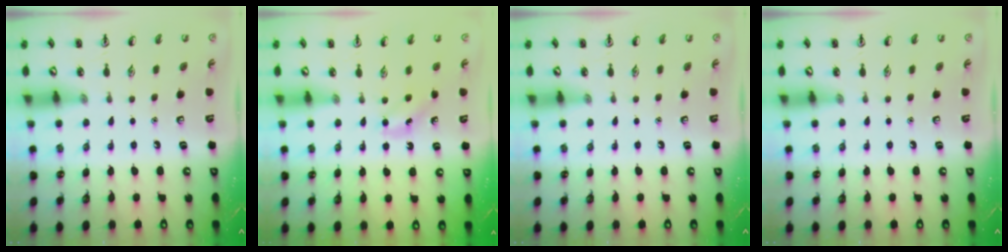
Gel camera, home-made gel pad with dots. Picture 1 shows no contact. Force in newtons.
{"total": 3.7, "press": 3.6, "slide": 1.0}
{"total": 0.0}
{"total": 0.0}